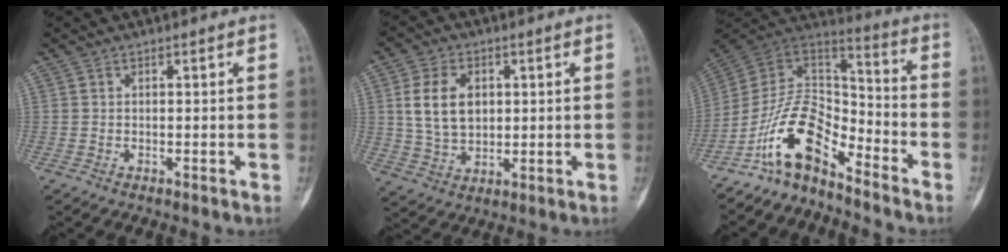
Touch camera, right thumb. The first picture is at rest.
{"total": 10.1, "force": [2.1, 6.9, 7.0], "torque": [-0.118, -0.006, 0.046]}
{"total": 13.8, "force": [-9.4, 6.2, 8.0], "torque": [-0.121, 0.100, -0.188]}